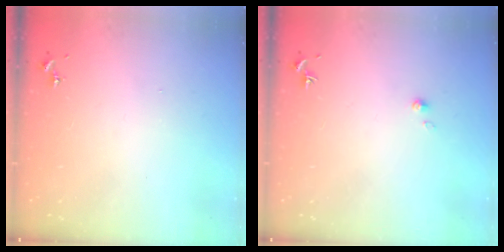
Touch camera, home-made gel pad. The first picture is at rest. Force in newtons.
{"total": 2.0, "press": 1.9, "slide": 0.2}